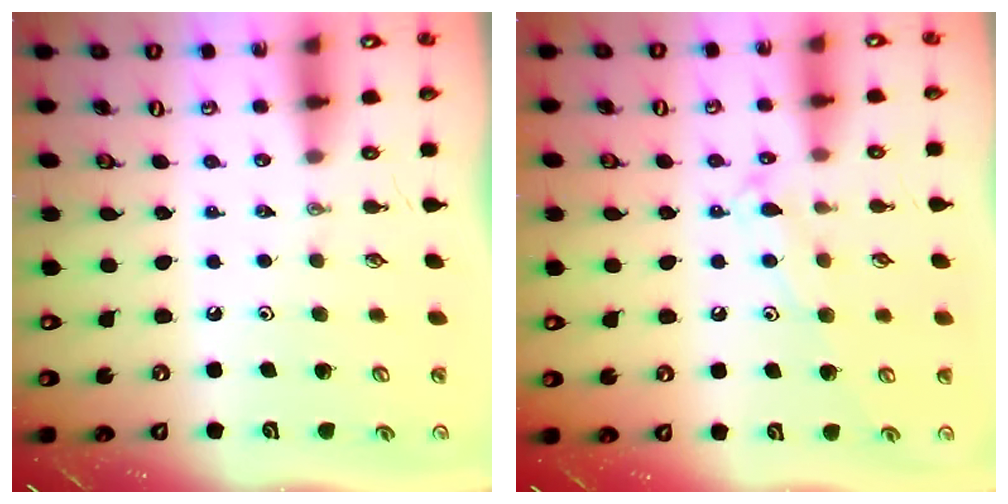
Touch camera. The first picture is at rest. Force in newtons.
{"total": 10.0, "press": 10.0, "slide": 0.7}